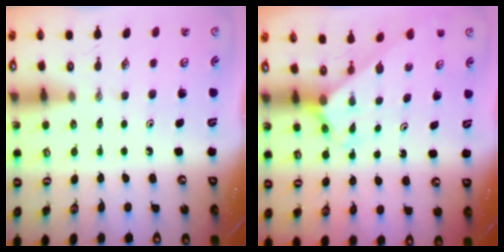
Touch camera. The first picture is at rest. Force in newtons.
{"total": 1.9, "press": 1.9, "slide": 0.1}